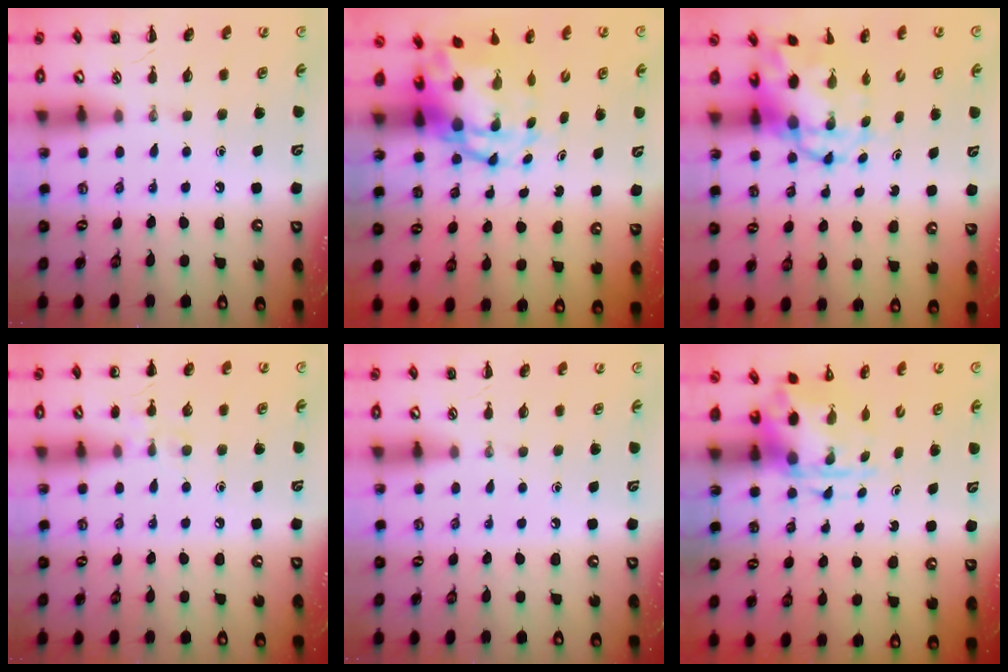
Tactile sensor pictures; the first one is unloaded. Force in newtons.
{"total": 8.1, "press": 7.8, "slide": 2.0}
{"total": 7.5, "press": 7.3, "slide": 1.6}
{"total": 5.6, "press": 5.4, "slide": 1.7}
{"total": 0.0}
{"total": 3.7, "press": 3.6, "slide": 0.9}